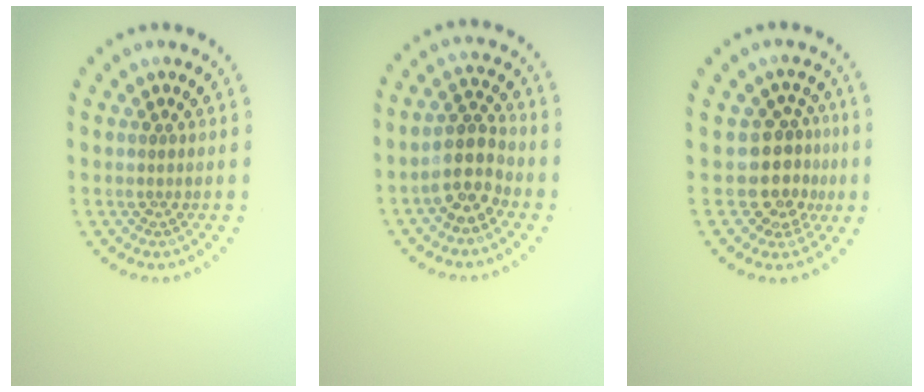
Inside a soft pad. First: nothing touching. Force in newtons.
{"total": 4.1, "press": 3.8, "slide": 1.6}
{"total": 3.8, "press": 3.1, "slide": 2.2}